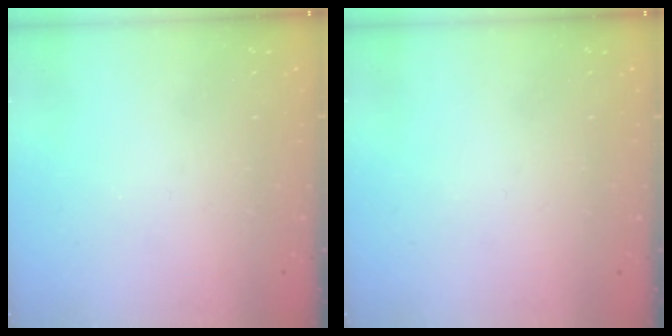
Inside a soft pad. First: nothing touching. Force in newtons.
{"total": 0.0}